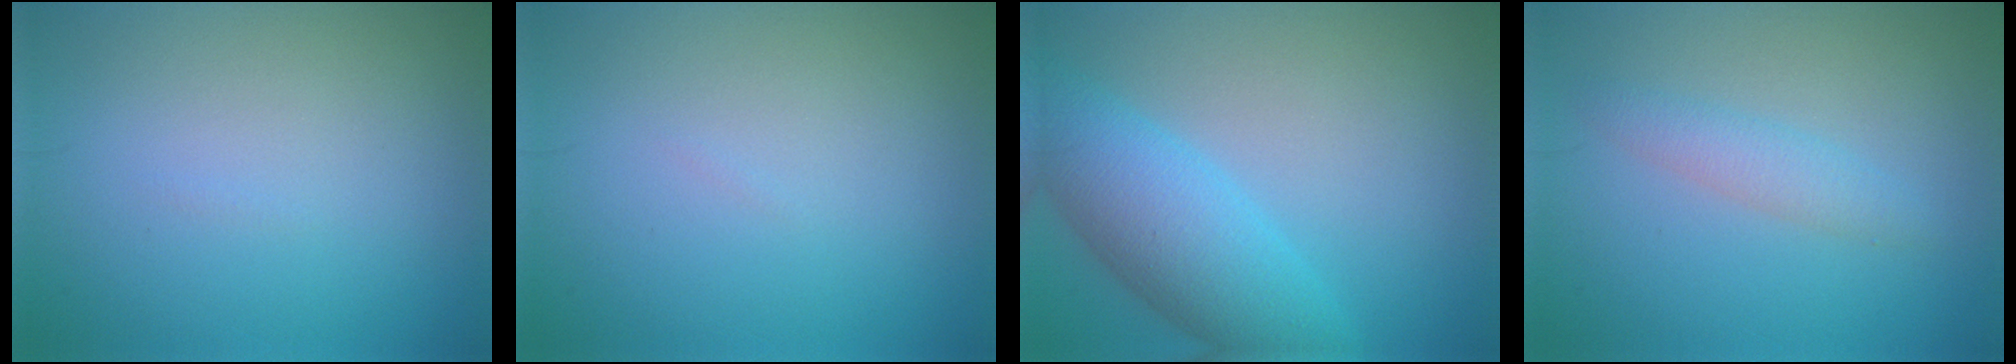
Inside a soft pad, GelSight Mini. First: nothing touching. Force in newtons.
{"total": 0.0}
{"total": 7.0, "press": 7.0, "slide": 0.3}
{"total": 2.1, "press": 2.1, "slide": 0.1}